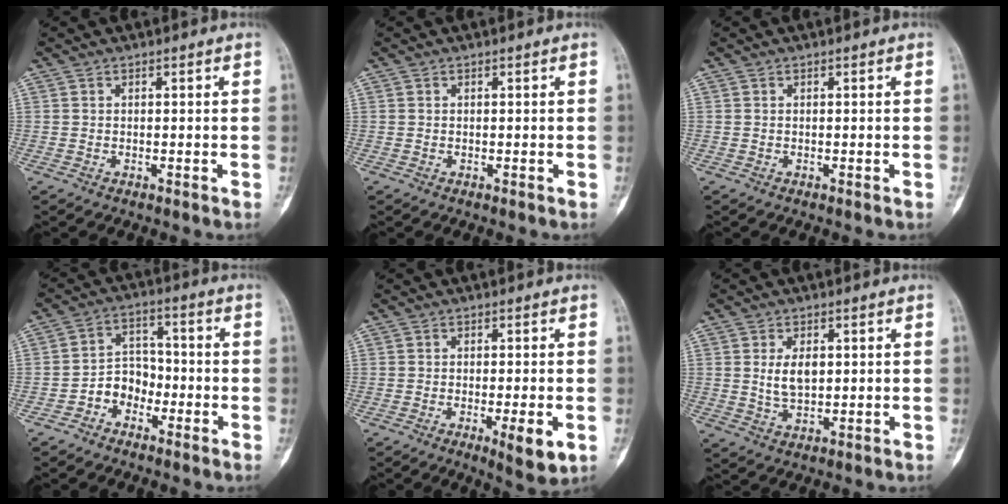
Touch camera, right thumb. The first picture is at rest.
{"total": 0.0}
{"total": 0.0}
{"total": 6.1, "force": [-3.0, 4.8, 2.5], "torque": [-0.012, 0.036, -0.063]}
{"total": 6.1, "force": [-1.9, 1.4, 5.7], "torque": [-0.081, -0.012, -0.023]}
{"total": 5.1, "force": [0.9, 2.9, 4.1], "torque": [-0.067, -0.009, 0.022]}